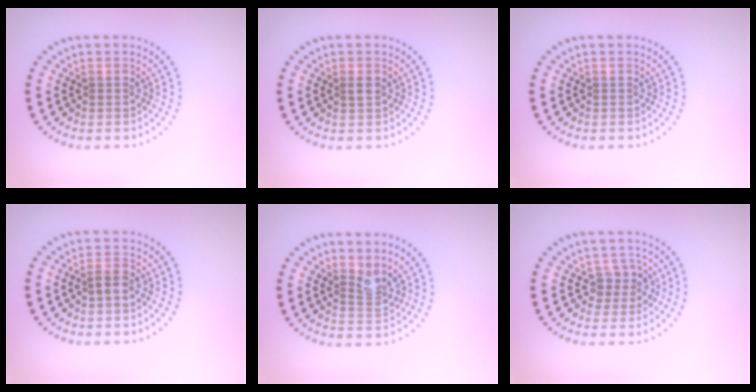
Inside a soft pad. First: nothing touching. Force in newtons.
{"total": 1.1, "press": 1.0, "slide": 0.4}
{"total": 0.0}
{"total": 1.4, "press": 1.2, "slide": 0.6}
{"total": 2.0, "press": 1.5, "slide": 1.3}
{"total": 1.9, "press": 1.5, "slide": 1.0}